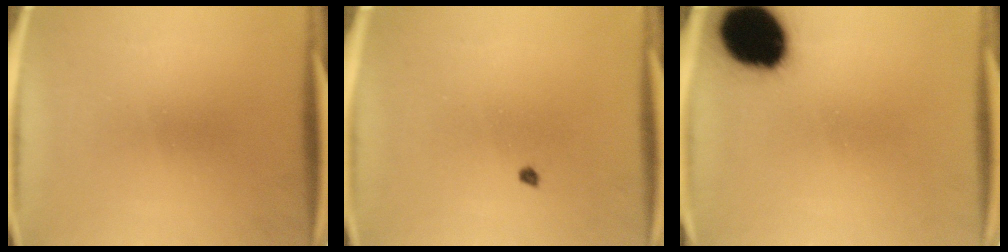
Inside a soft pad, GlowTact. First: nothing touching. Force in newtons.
{"total": 0.6}
{"total": 18.9}